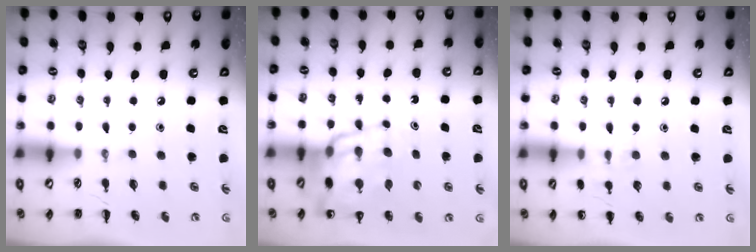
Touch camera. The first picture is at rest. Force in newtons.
{"total": 15.5, "press": 14.9, "slide": 4.0}
{"total": 5.3, "press": 5.0, "slide": 1.8}